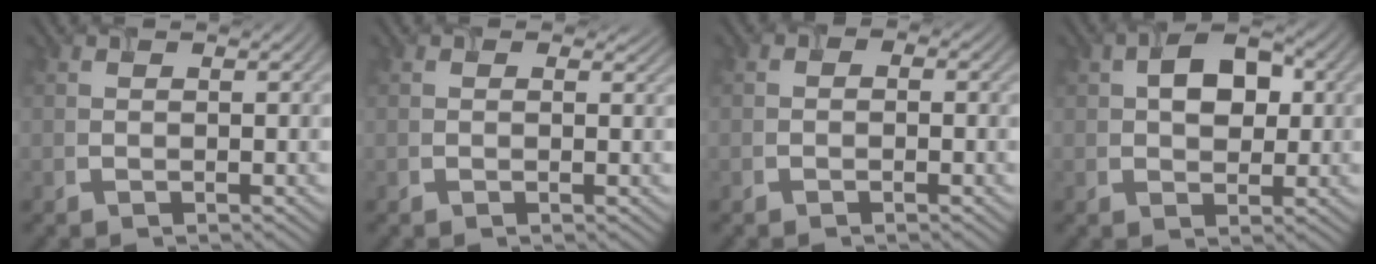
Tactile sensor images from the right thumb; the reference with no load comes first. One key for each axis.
{"total": 0.8, "fx": 0.4, "fy": 0.6, "fz": 0.4, "tx": -0.008, "ty": -0.002, "tz": -0.001}
{"total": 0.9, "fx": -0.6, "fy": 0.7, "fz": 0.2, "tx": -0.007, "ty": 0.003, "tz": -0.015}
{"total": 5.5, "fx": 1.1, "fy": 3.7, "fz": 4.0, "tx": -0.060, "ty": 0.006, "tz": 0.011}